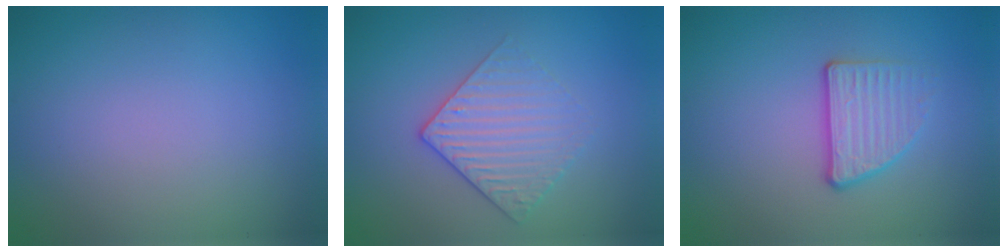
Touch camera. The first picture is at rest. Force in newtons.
{"total": 3.0, "press": 2.6, "slide": 1.4}
{"total": 3.0, "press": 2.3, "slide": 1.9}